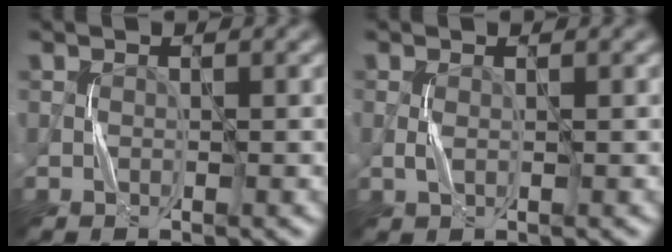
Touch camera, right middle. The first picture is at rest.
{"total": 0.6, "force": [0.0, 0.1, 0.6], "torque": [-0.020, 0.001, 0.001]}